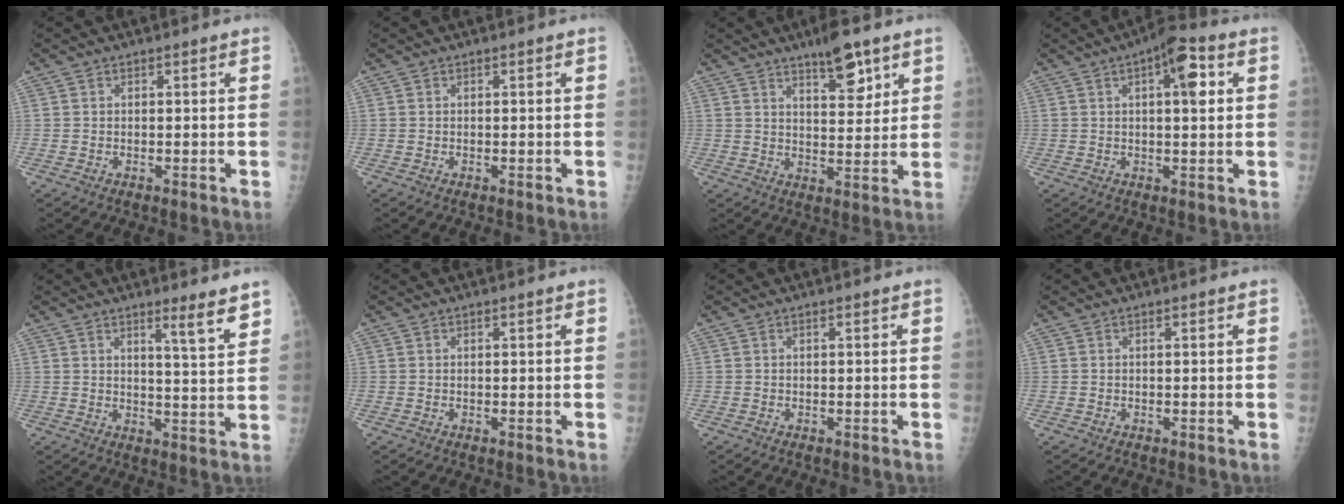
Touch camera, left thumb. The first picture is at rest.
{"total": 0.0}
{"total": 8.4, "force": [5.4, 2.8, 5.8], "torque": [-0.069, -0.035, 0.083]}
{"total": 8.2, "force": [2.6, 3.0, 7.2], "torque": [-0.088, 0.008, 0.030]}
{"total": 5.9, "force": [4.4, 0.3, 4.0], "torque": [-0.046, -0.038, 0.059]}
{"total": 0.0}
{"total": 0.0}
{"total": 0.0}